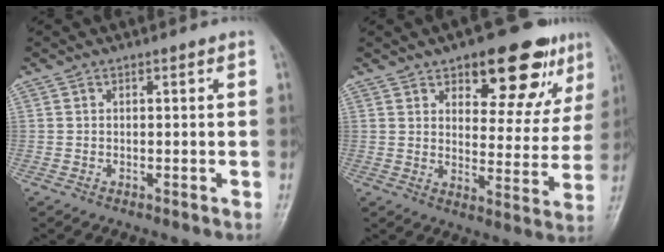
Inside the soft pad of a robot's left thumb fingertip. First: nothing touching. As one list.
[{"total": 17.1, "force": [10.2, 7.7, 11.3], "torque": [-0.087, -0.043, 0.139]}]